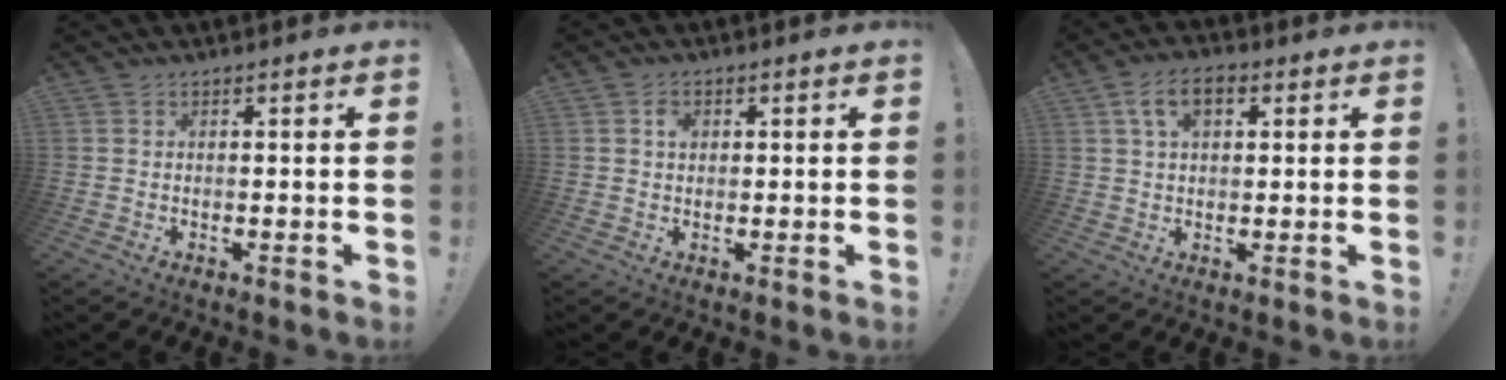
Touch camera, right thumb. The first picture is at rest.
{"total": 2.3, "force": [0.4, 1.8, 1.4], "torque": [-0.014, 0.000, 0.003]}
{"total": 7.9, "force": [2.8, 4.3, 6.0], "torque": [-0.094, 0.006, 0.051]}